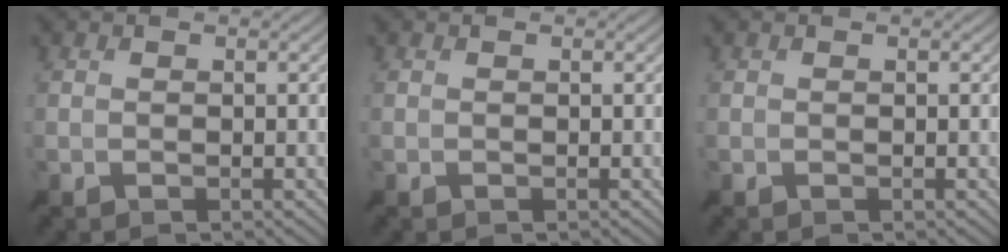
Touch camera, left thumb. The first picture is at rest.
{"total": 0.0}
{"total": 0.0}